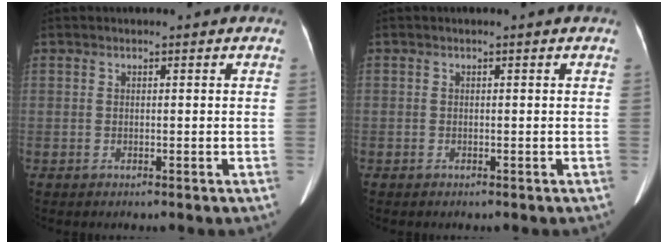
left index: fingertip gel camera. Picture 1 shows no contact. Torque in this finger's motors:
{"motor_torque": [-1.09, 1.04, -1.05, -0.21]}